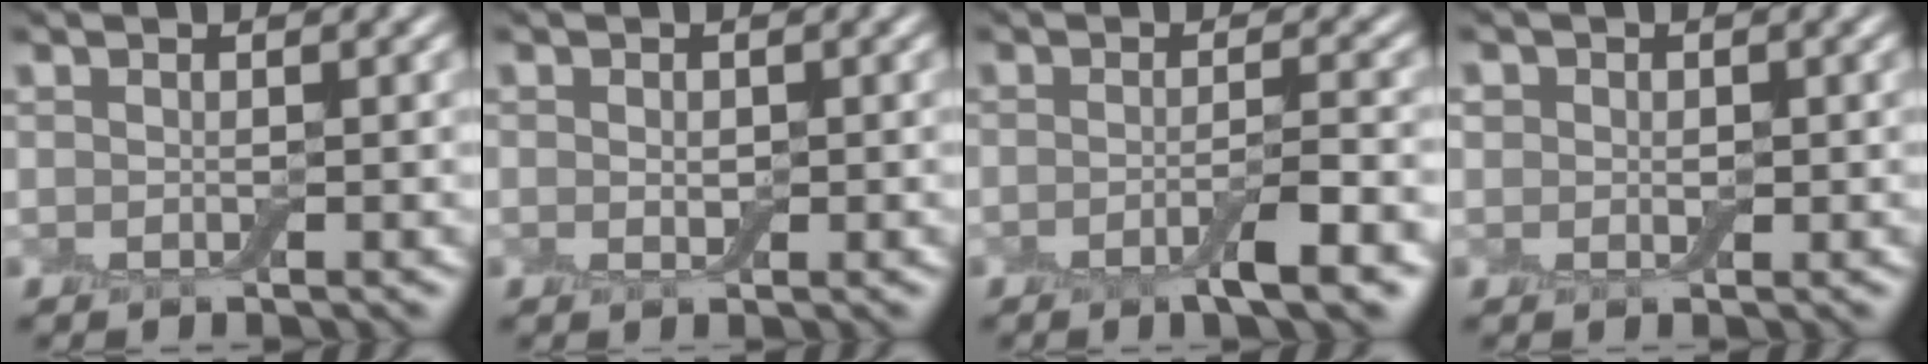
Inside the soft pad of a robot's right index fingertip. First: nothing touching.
{"total": 0.8, "force": [-0.1, 0.5, 0.6], "torque": [-0.010, -0.002, 0.003]}
{"total": 3.4, "force": [-1.8, 0.4, 2.9], "torque": [-0.045, 0.000, -0.032]}
{"total": 1.0, "force": [0.1, 0.9, 0.2], "torque": [-0.003, -0.002, 0.003]}